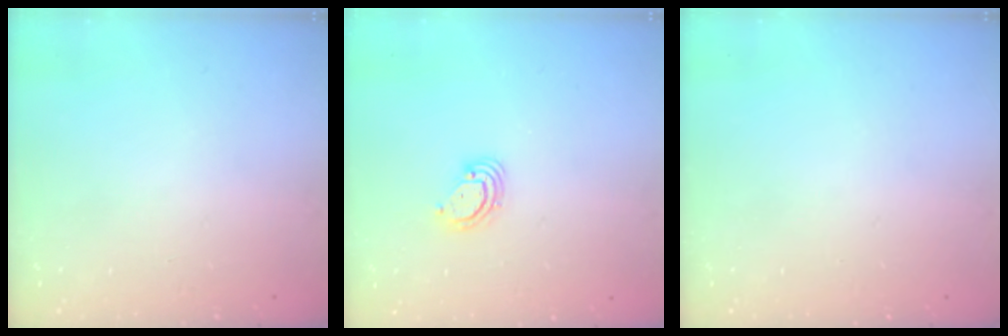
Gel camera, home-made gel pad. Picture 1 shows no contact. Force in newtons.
{"total": 3.6, "press": 3.6, "slide": 0.3}
{"total": 0.0}